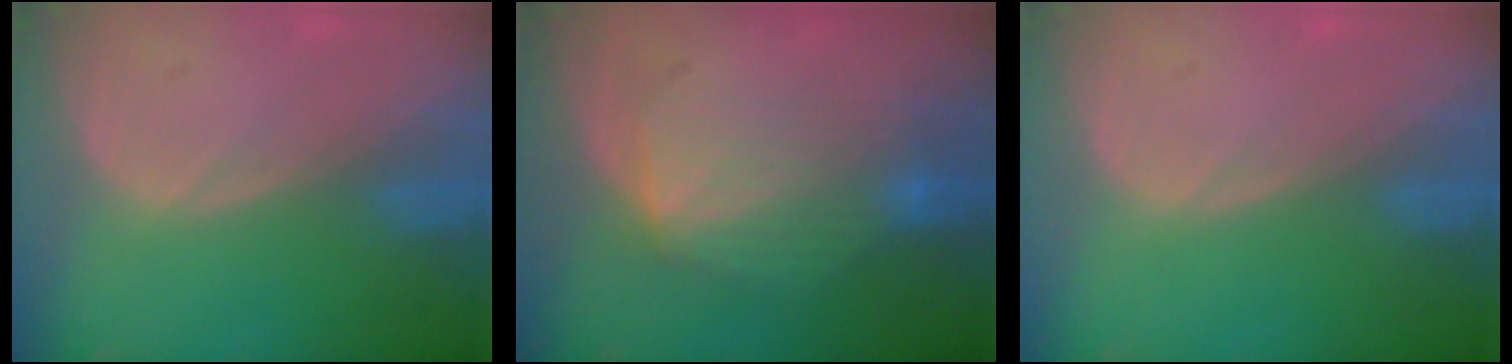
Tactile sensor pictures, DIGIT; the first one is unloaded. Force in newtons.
{"total": 7.3, "press": 7.2, "slide": 1.3}
{"total": 0.0}